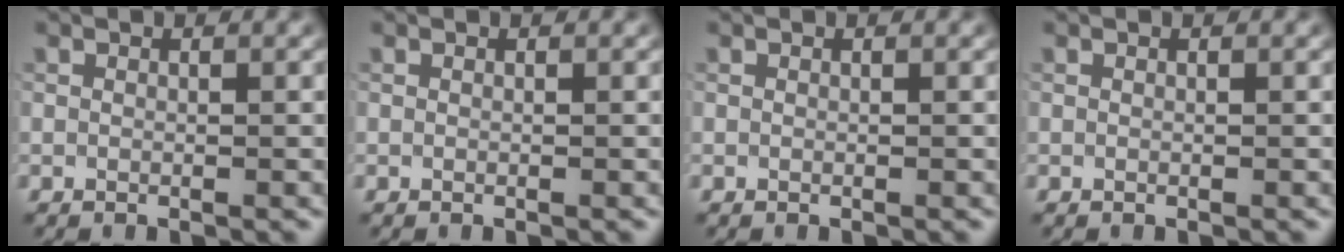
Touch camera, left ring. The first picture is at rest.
{"total": 0.0}
{"total": 0.0}
{"total": 0.0}